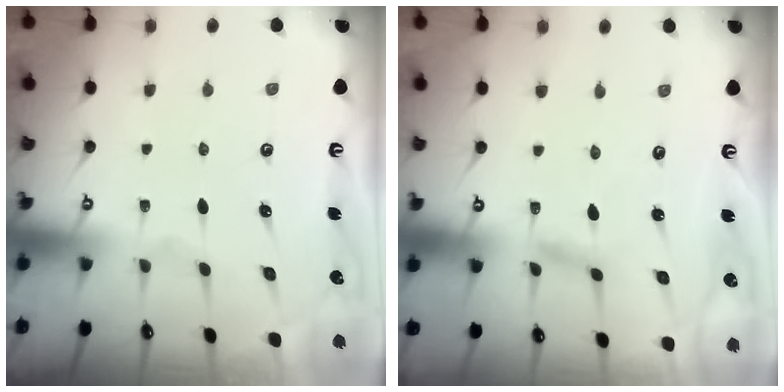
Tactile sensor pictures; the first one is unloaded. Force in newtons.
{"total": 1.9, "press": 1.9, "slide": 0.1}